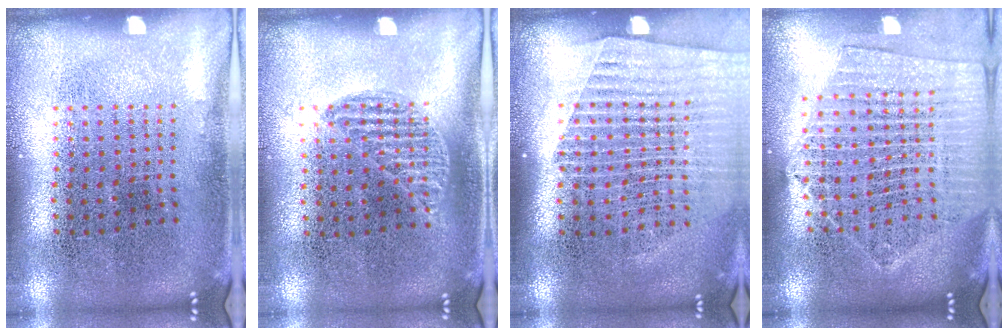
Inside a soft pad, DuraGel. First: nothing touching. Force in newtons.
{"total": 0.9, "press": 0.7, "slide": 0.5}
{"total": 1.6, "press": 1.5, "slide": 0.6}
{"total": 1.9, "press": 1.7, "slide": 0.7}